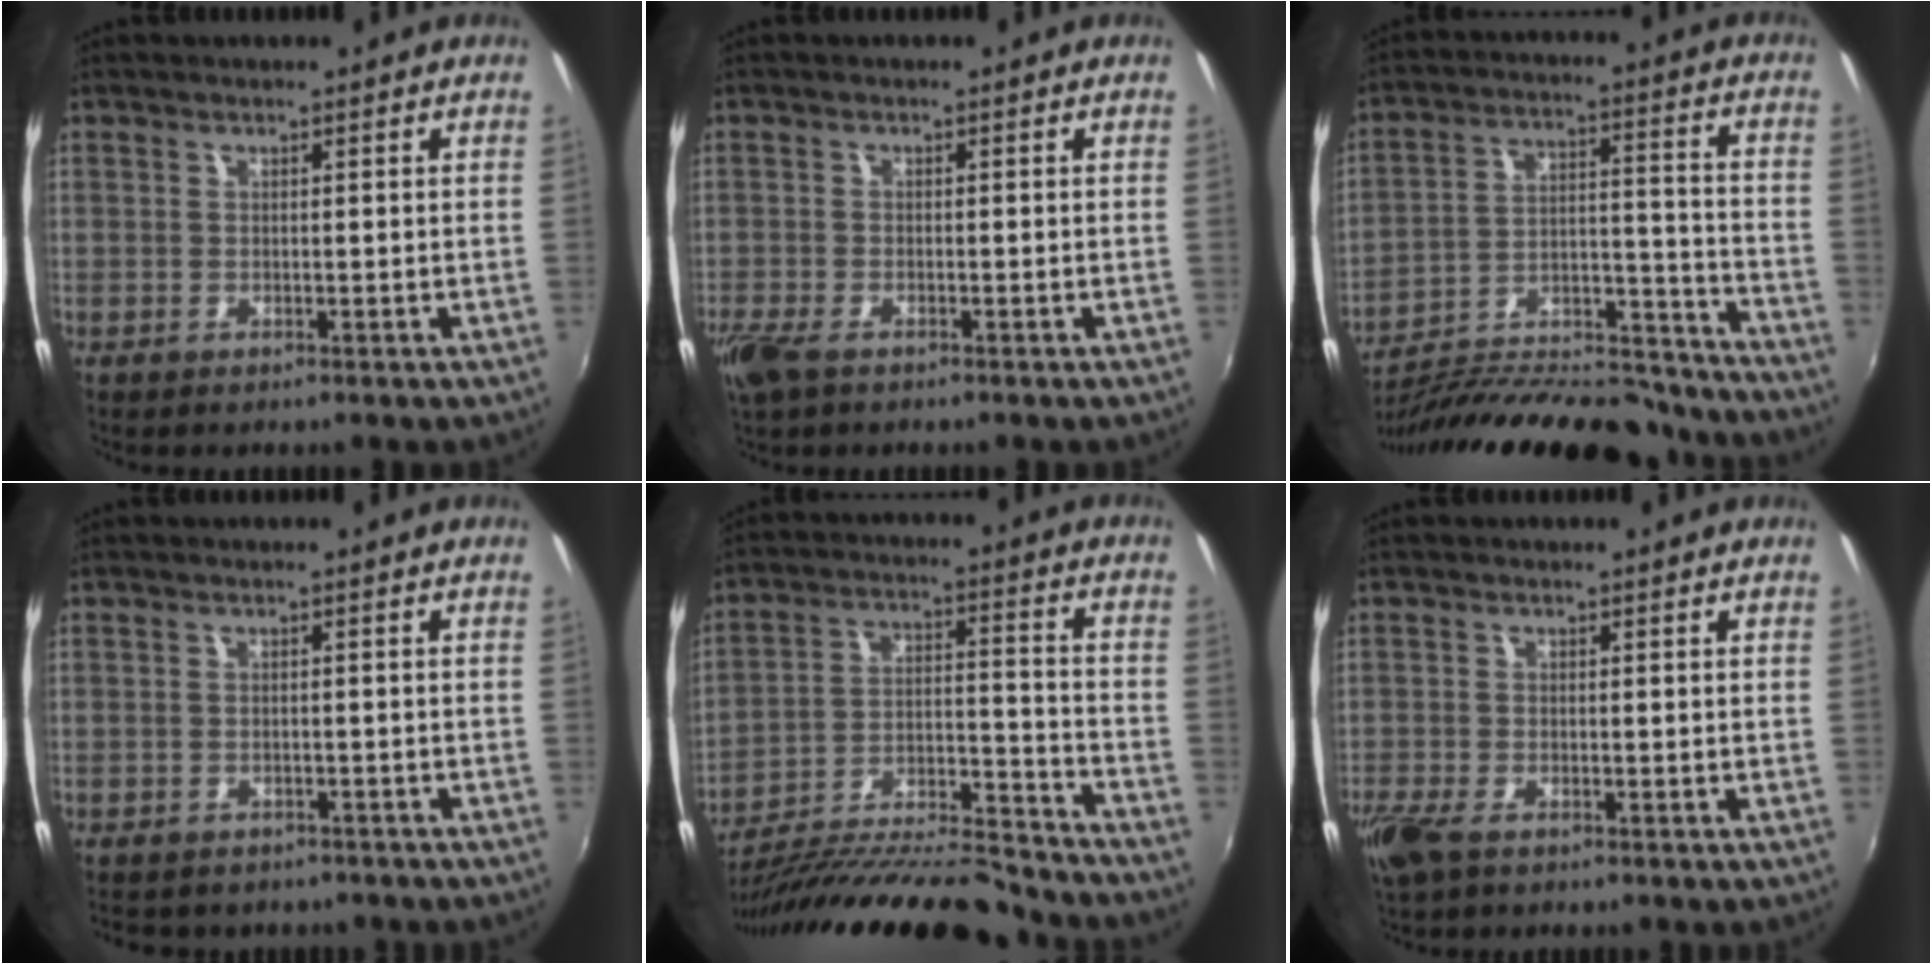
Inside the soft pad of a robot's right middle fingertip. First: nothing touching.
{"total": 4.8, "force": [-3.3, 1.9, 3.0], "torque": [-0.077, -0.017, -0.065]}
{"total": 28.3, "force": [-25.0, 6.8, 11.4], "torque": [-0.189, -0.002, -0.353]}
{"total": 6.4, "force": [-5.3, 2.9, 2.1], "torque": [-0.049, -0.019, -0.067]}
{"total": 25.6, "force": [-22.8, 3.6, 11.1], "torque": [-0.189, -0.035, -0.342]}
{"total": 5.4, "force": [-3.7, 1.9, 3.5], "torque": [-0.090, -0.019, -0.072]}